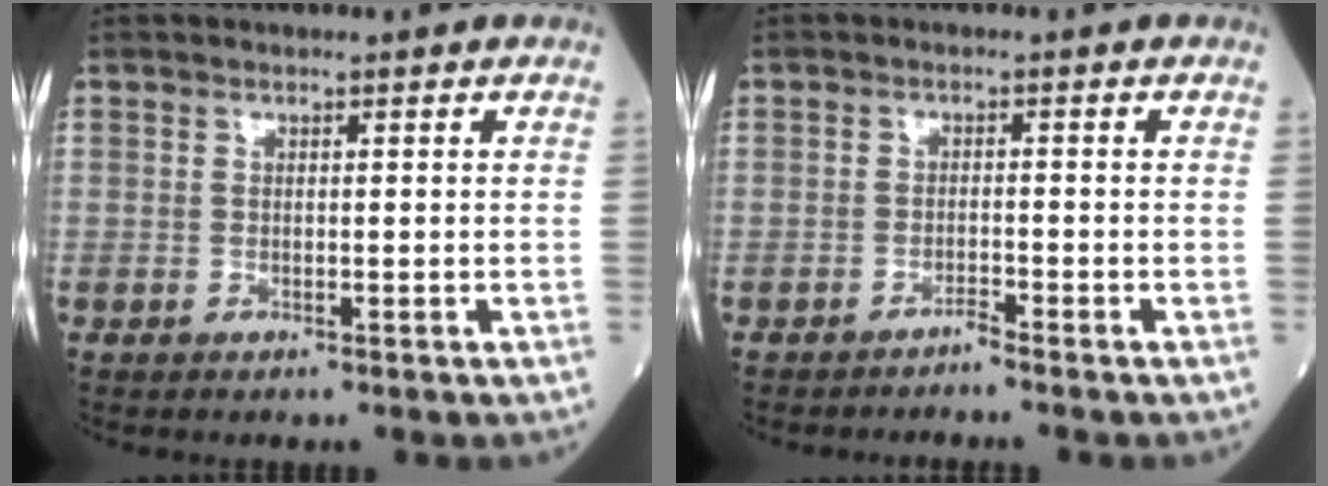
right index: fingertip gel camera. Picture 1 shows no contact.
{"total": 1.3, "force": [-1.3, -0.3, 0.2], "torque": [0.001, 0.000, -0.022]}